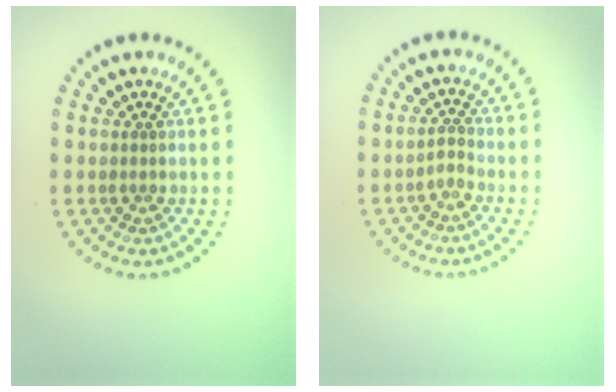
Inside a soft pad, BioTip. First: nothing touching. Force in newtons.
{"total": 0.9, "press": 0.8, "slide": 0.6}